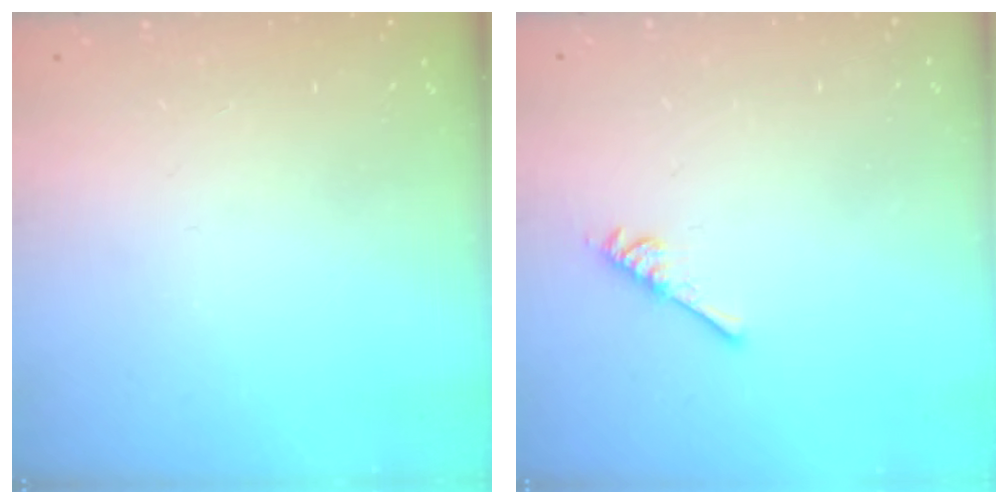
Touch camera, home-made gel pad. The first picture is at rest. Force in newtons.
{"total": 5.0, "press": 4.9, "slide": 0.8}